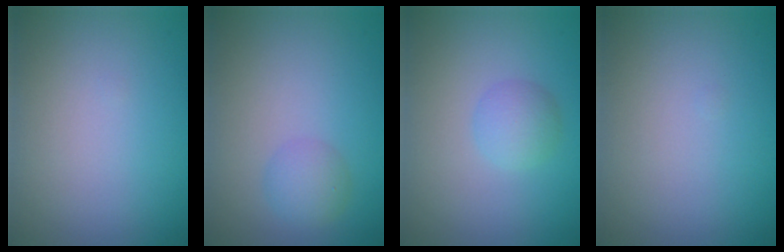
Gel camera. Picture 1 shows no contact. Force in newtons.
{"total": 1.9, "press": 1.9, "slide": 0.0}
{"total": 2.0, "press": 2.0, "slide": 0.0}
{"total": 0.0}